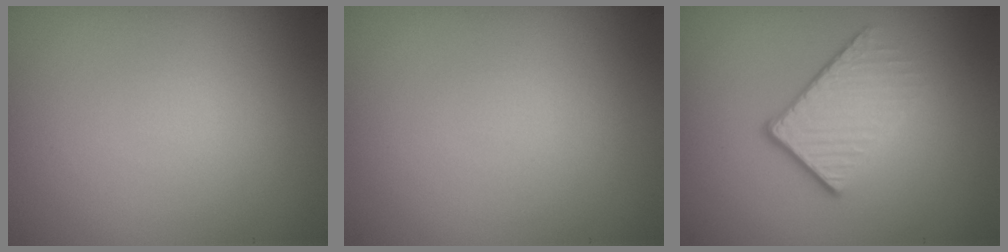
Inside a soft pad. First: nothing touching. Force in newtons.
{"total": 0.0}
{"total": 3.9, "press": 2.6, "slide": 2.9}